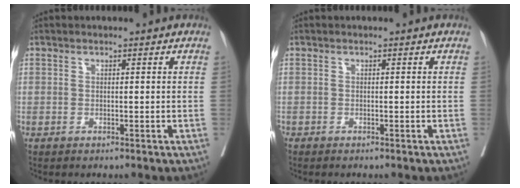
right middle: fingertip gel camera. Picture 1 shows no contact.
{"total": 0.0}